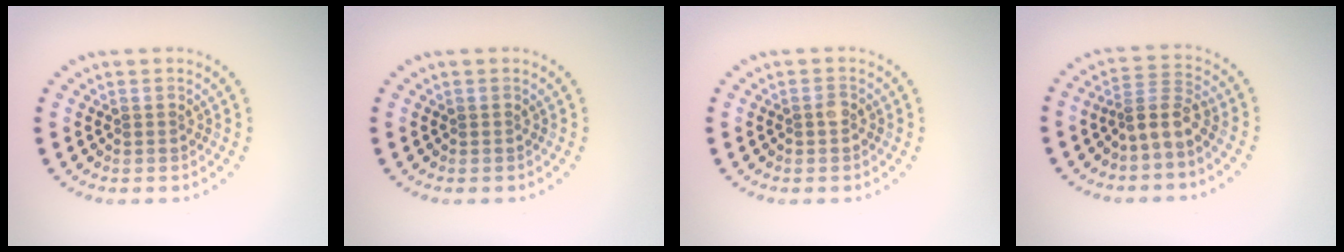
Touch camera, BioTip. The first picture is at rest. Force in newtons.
{"total": 0.0}
{"total": 0.8, "press": 0.7, "slide": 0.3}
{"total": 2.8, "press": 2.0, "slide": 1.9}